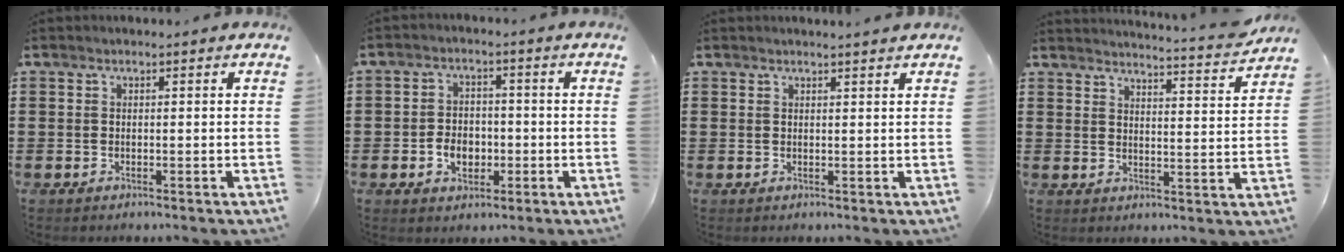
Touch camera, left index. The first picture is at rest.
{"total": 4.4, "force": [-1.4, 3.2, 2.6], "torque": [-0.045, 0.001, -0.029]}
{"total": 1.4, "force": [1.3, -0.2, 0.4], "torque": [-0.008, -0.002, 0.025]}
{"total": 4.3, "force": [4.1, -0.6, 1.1], "torque": [-0.031, -0.034, 0.068]}